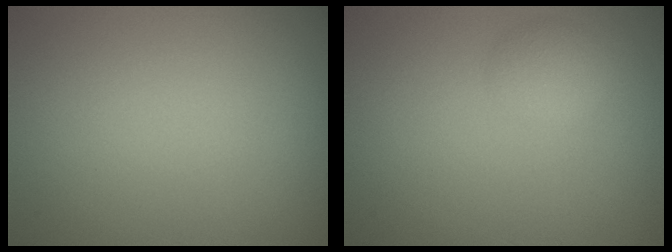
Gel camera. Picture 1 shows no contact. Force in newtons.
{"total": 1.8, "press": 1.8, "slide": 0.1}